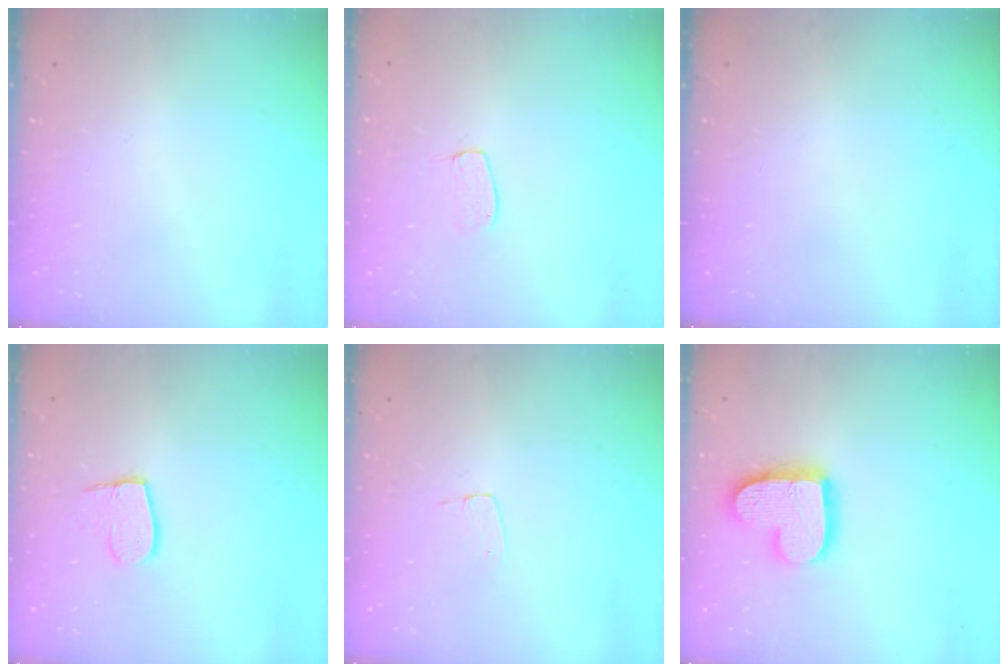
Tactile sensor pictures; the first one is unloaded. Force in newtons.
{"total": 5.8, "press": 5.8, "slide": 0.2}
{"total": 0.0}
{"total": 8.7, "press": 8.6, "slide": 0.7}
{"total": 4.1, "press": 4.1, "slide": 0.3}
{"total": 14.9, "press": 14.9, "slide": 1.1}